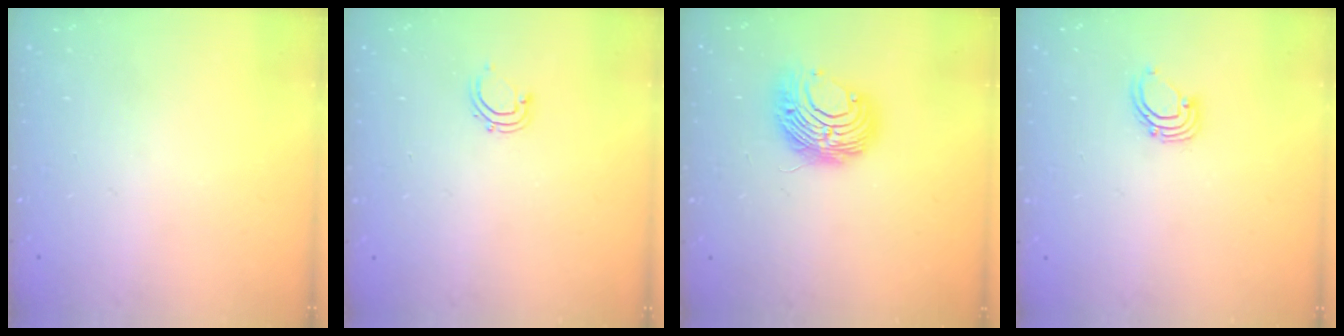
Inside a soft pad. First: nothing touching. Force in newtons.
{"total": 3.7, "press": 3.6, "slide": 0.8}
{"total": 8.9, "press": 8.9, "slide": 0.1}
{"total": 2.6, "press": 2.6, "slide": 0.2}